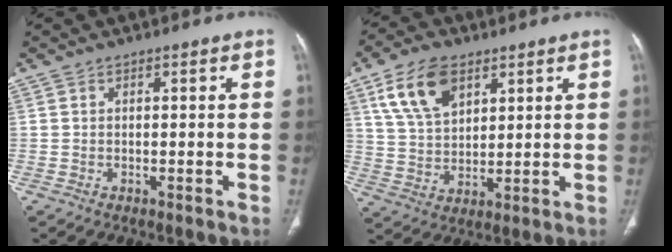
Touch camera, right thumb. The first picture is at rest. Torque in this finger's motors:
{"motor_torque": [-0.47, 0.71, 0.14, -0.05, 0.09]}